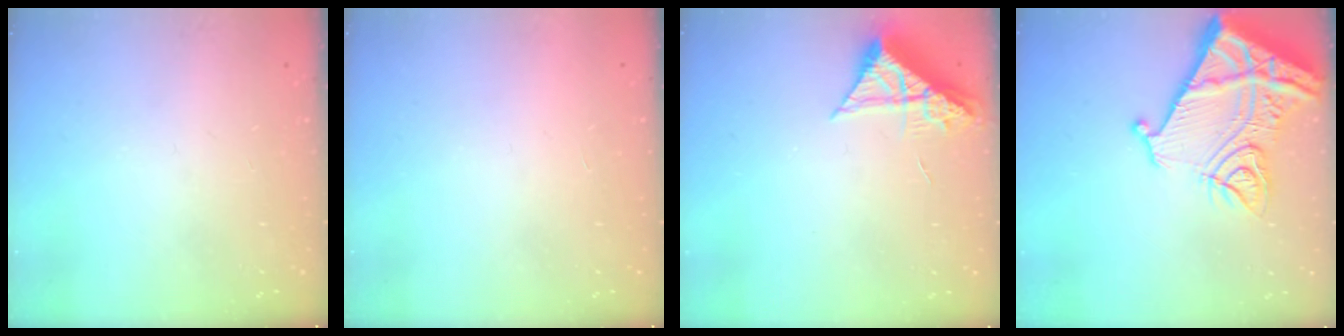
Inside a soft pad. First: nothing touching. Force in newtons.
{"total": 1.7, "press": 1.7, "slide": 0.1}
{"total": 8.4, "press": 8.4, "slide": 0.8}
{"total": 18.7, "press": 18.6, "slide": 2.1}